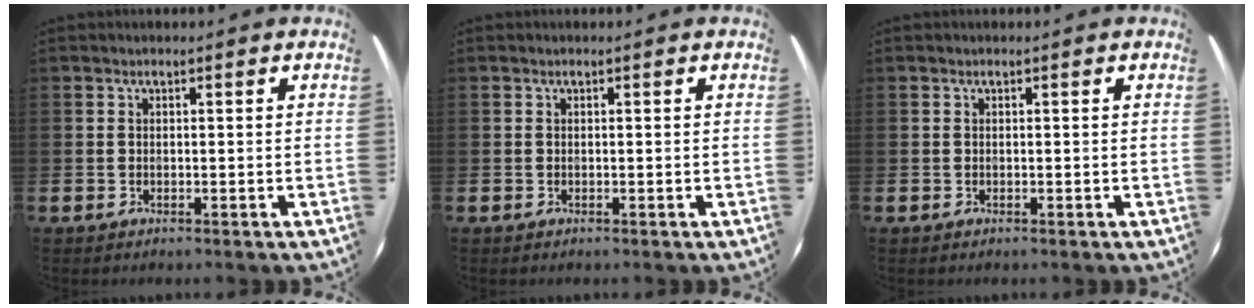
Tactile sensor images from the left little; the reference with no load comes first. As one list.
[{"total": 0.0}, {"total": 0.0}]